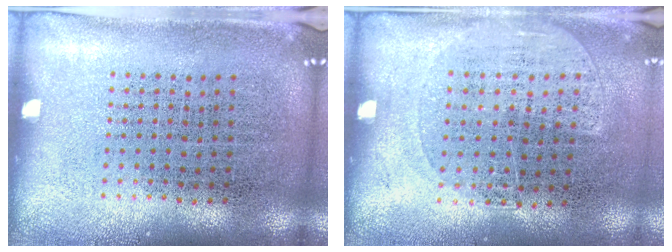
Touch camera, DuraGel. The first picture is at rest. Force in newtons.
{"total": 1.2, "press": 1.0, "slide": 0.7}